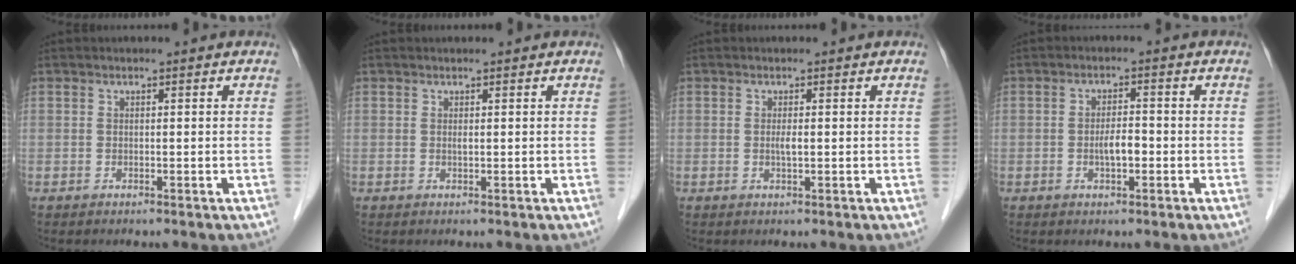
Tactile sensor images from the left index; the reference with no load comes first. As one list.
[{"total": 0.7, "force": [-0.6, 0.0, 0.3], "torque": [-0.008, -0.005, -0.010]}, {"total": 1.2, "force": [-0.8, 0.0, 0.9], "torque": [-0.019, -0.008, -0.014]}, {"total": 3.1, "force": [-1.7, 0.9, 2.5], "torque": [-0.046, -0.003, -0.028]}]